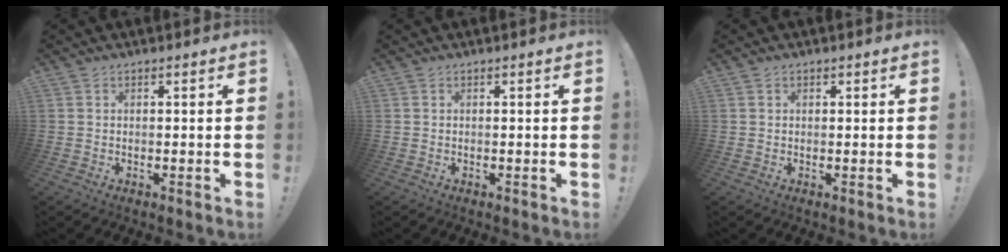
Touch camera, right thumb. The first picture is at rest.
{"total": 0.0}
{"total": 0.7, "force": [0.4, 0.6, 0.2], "torque": [-0.002, 0.001, 0.008]}